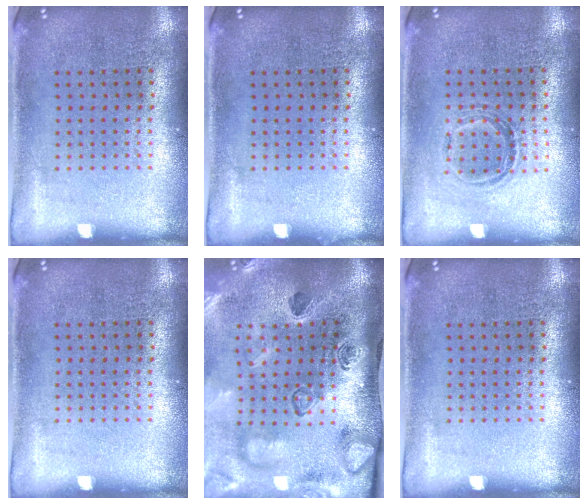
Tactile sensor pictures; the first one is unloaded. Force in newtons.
{"total": 0.0}
{"total": 1.1, "press": 0.9, "slide": 0.7}
{"total": 0.0}
{"total": 4.7, "press": 3.3, "slide": 3.3}
{"total": 0.0}